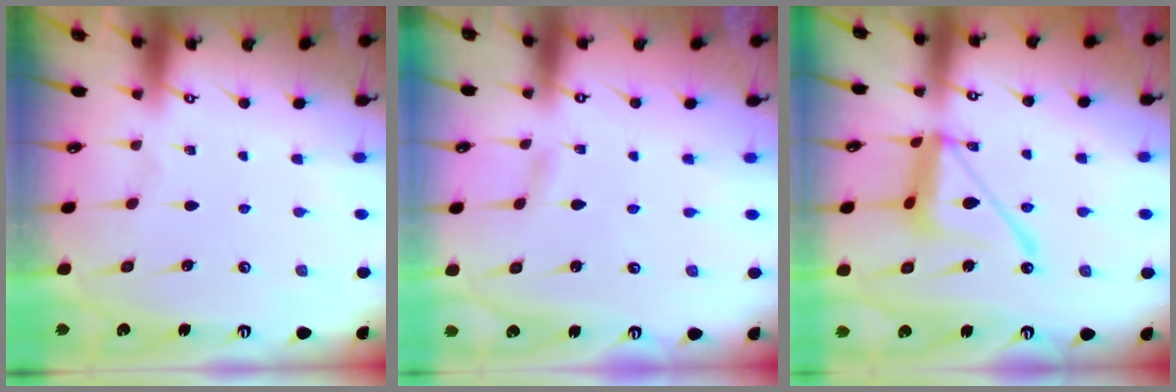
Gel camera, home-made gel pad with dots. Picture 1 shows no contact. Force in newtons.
{"total": 2.1, "press": 2.1, "slide": 0.2}
{"total": 14.7, "press": 14.6, "slide": 1.5}